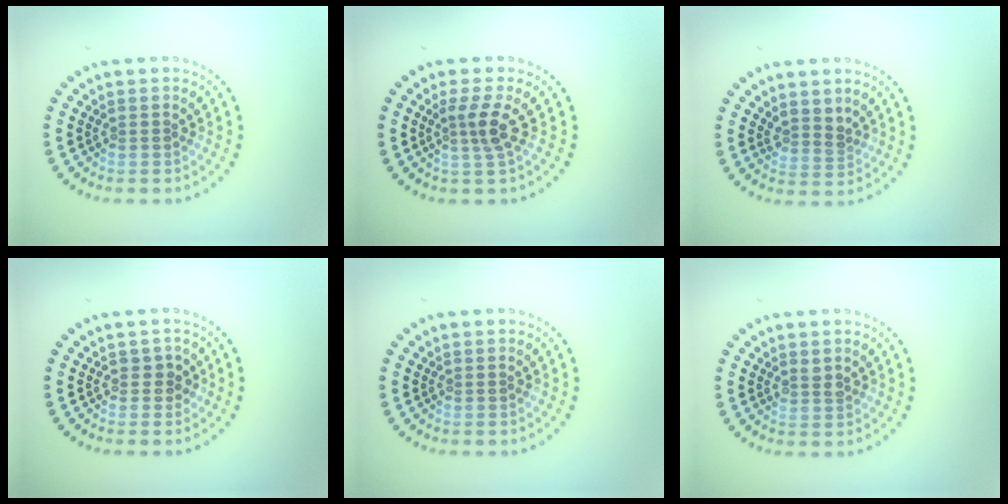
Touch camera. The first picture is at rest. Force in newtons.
{"total": 2.3, "press": 1.7, "slide": 1.5}
{"total": 2.0, "press": 1.6, "slide": 1.2}
{"total": 1.1, "press": 1.0, "slide": 0.6}
{"total": 0.0}
{"total": 0.9, "press": 0.7, "slide": 0.5}